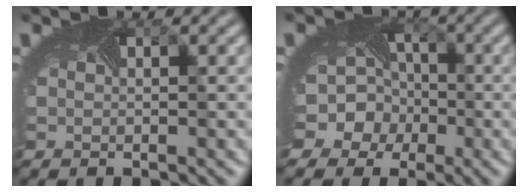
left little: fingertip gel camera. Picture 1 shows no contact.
{"total": 11.3, "force": [-3.2, 10.0, 4.1], "torque": [-0.086, -0.004, -0.082]}